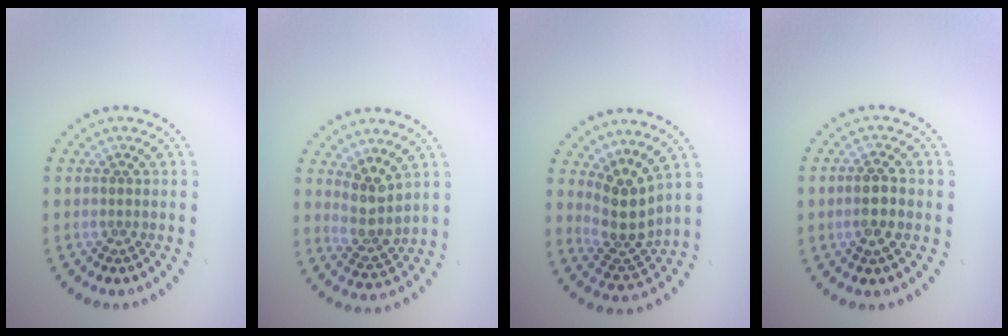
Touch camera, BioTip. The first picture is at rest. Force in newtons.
{"total": 3.1, "press": 2.4, "slide": 2.0}
{"total": 3.8, "press": 2.9, "slide": 2.6}
{"total": 2.3, "press": 2.2, "slide": 0.5}